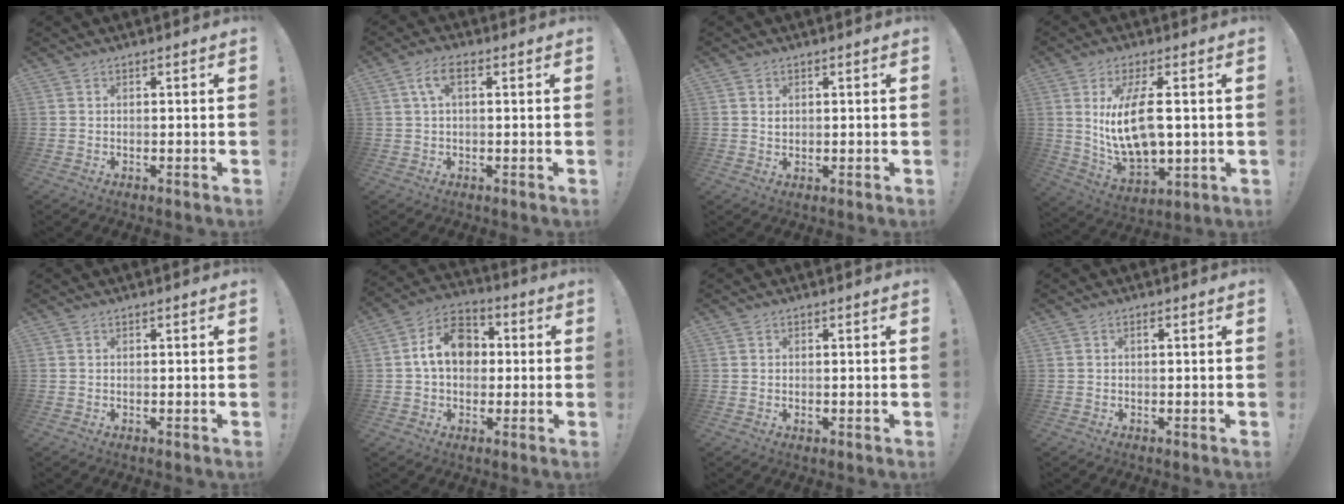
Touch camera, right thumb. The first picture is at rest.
{"total": 5.4, "force": [1.6, 2.4, 4.6], "torque": [-0.086, 0.008, 0.029]}
{"total": 1.2, "force": [0.4, 1.0, 0.4], "torque": [0.000, -0.002, 0.005]}
{"total": 14.9, "force": [2.4, 6.5, 13.2], "torque": [-0.254, -0.018, 0.034]}
{"total": 0.0}
{"total": 12.9, "force": [1.8, 9.8, 8.2], "torque": [-0.123, 0.013, 0.041]}
{"total": 0.5, "force": [-0.2, 0.4, 0.1], "torque": [0.004, -0.002, -0.005]}
{"total": 0.6, "force": [0.0, -0.1, 0.6], "torque": [-0.009, 0.000, -0.002]}